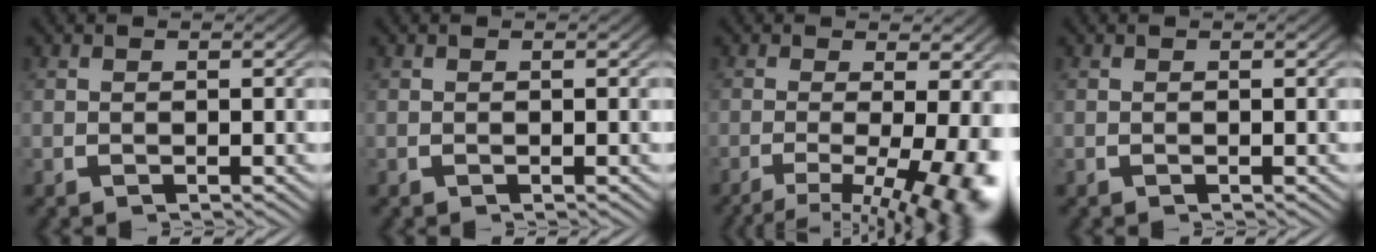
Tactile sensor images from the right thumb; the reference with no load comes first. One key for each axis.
{"total": 0.0}
{"total": 8.9, "fx": -2.9, "fy": 4.2, "fz": 7.3, "tx": -0.107, "ty": -0.038, "tz": -0.034}
{"total": 0.0}